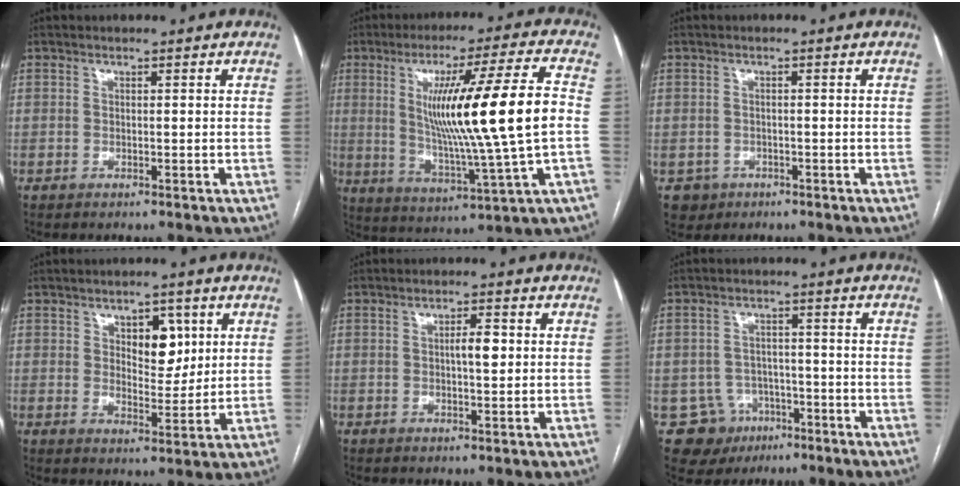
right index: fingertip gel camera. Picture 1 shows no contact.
{"total": 18.4, "force": [1.3, -1.0, 18.4], "torque": [-0.307, -0.005, 0.018]}
{"total": 3.2, "force": [-1.3, 2.9, 0.0], "torque": [0.006, 0.009, -0.015]}
{"total": 6.2, "force": [2.5, 3.2, 4.6], "torque": [-0.064, 0.004, 0.042]}
{"total": 2.9, "force": [0.3, 0.6, 2.8], "torque": [-0.045, 0.003, 0.004]}
{"total": 7.9, "force": [-3.5, 7.0, 0.5], "torque": [-0.007, 0.012, -0.041]}